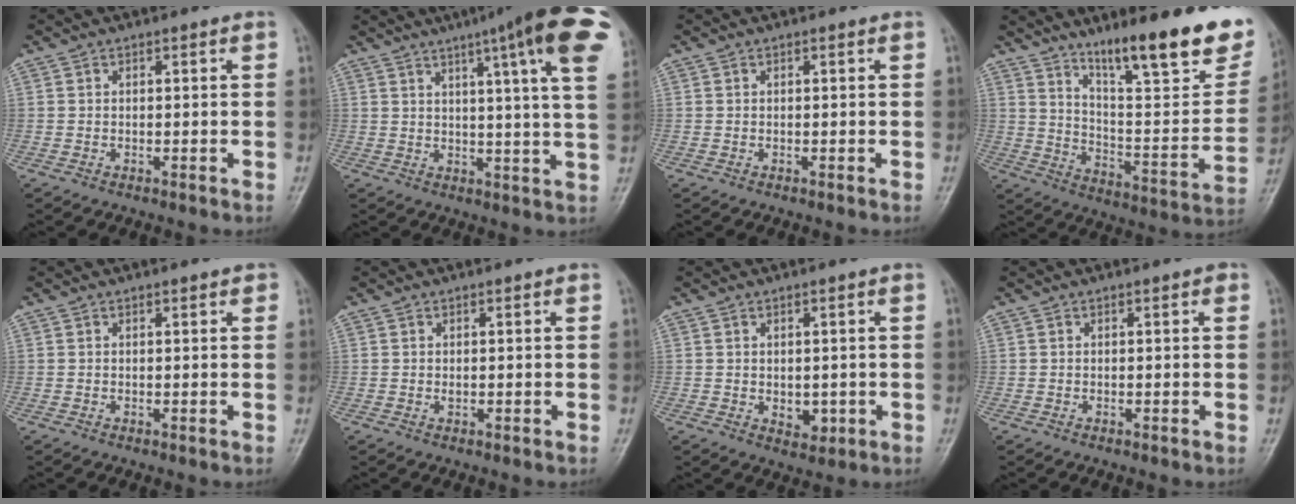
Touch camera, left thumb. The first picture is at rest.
{"total": 19.5, "force": [9.9, 2.2, 16.6], "torque": [-0.216, -0.018, 0.111]}
{"total": 0.0}
{"total": 24.2, "force": [16.1, 5.3, 17.3], "torque": [-0.213, -0.082, 0.253]}
{"total": 1.1, "force": [0.7, 0.5, 0.8], "torque": [-0.006, 0.000, 0.006]}
{"total": 0.7, "force": [0.2, 0.4, 0.5], "torque": [-0.004, 0.000, 0.003]}
{"total": 3.5, "force": [-0.3, 2.4, 2.4], "torque": [-0.020, -0.005, 0.006]}
{"total": 0.6, "force": [0.3, 0.3, 0.5], "torque": [-0.004, 0.001, 0.000]}